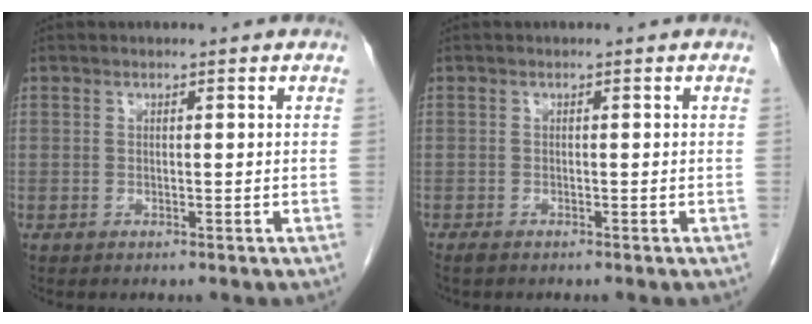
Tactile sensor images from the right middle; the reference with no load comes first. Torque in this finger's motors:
{"motor_torque": [0.54, -0.38, 0.08, 0.04]}